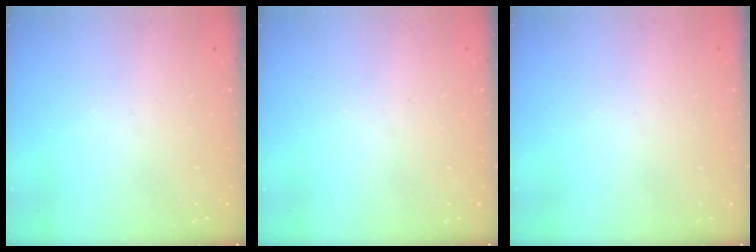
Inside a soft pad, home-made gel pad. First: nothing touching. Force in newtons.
{"total": 0.0}
{"total": 0.0}